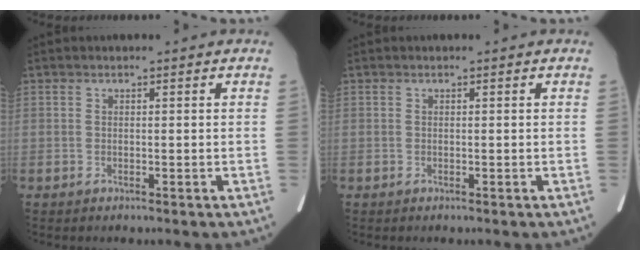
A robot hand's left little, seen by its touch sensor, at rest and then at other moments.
{"total": 0.0}